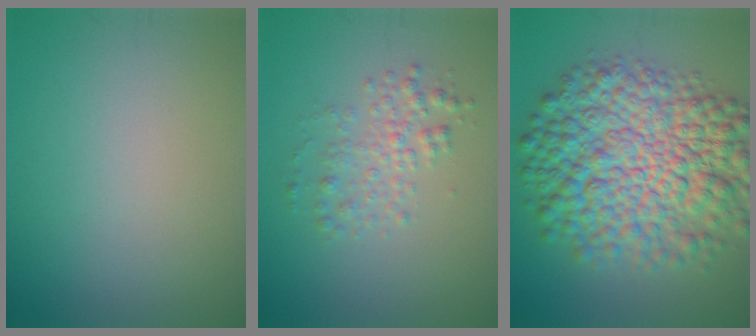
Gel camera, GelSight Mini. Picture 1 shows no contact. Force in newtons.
{"total": 2.5, "press": 2.5, "slide": 0.0}
{"total": 12.5, "press": 12.5, "slide": 0.2}